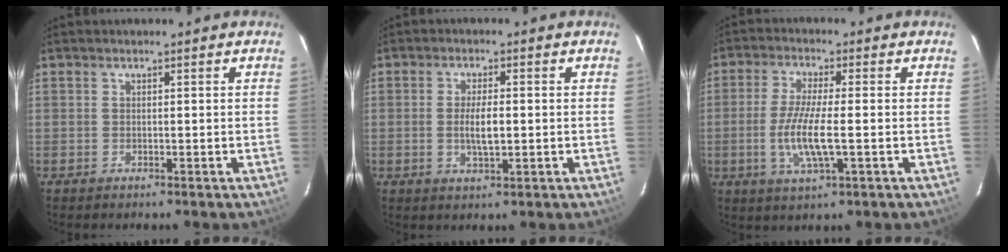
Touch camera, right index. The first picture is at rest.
{"total": 4.5, "force": [-0.4, 1.3, 4.3], "torque": [-0.081, -0.003, -0.005]}
{"total": 8.7, "force": [-1.7, 1.4, 8.4], "torque": [-0.171, -0.009, -0.035]}